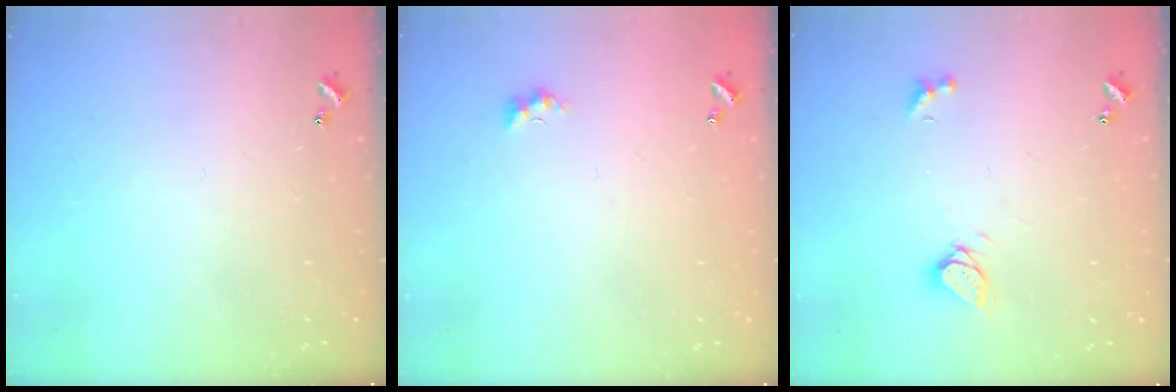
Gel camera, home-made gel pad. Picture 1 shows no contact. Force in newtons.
{"total": 1.6, "press": 1.5, "slide": 0.6}
{"total": 3.7, "press": 3.7, "slide": 0.3}